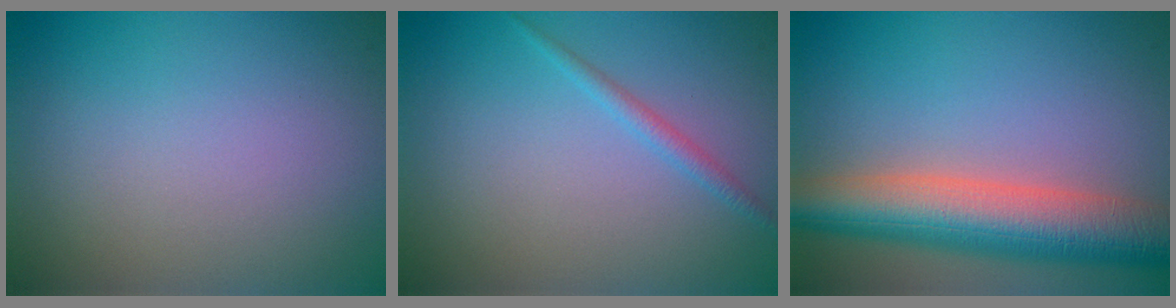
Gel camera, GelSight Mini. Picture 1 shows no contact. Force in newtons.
{"total": 1.3, "press": 1.3, "slide": 0.1}
{"total": 9.1, "press": 9.1, "slide": 0.5}